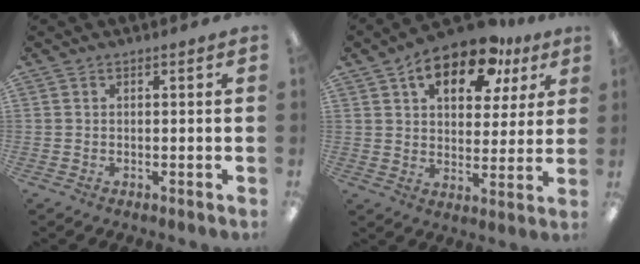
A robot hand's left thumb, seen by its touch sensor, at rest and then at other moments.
{"total": 14.7, "force": [9.0, 7.7, 8.7], "torque": [-0.125, -0.040, 0.153]}